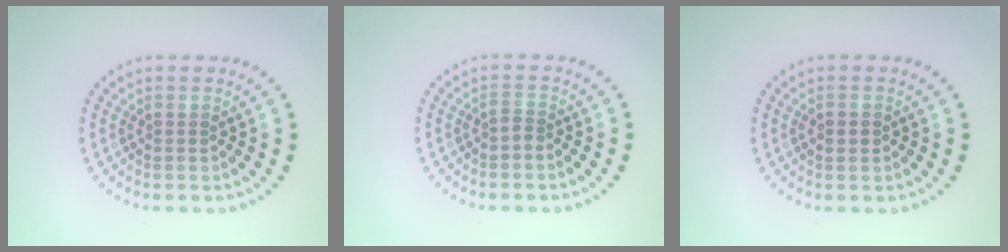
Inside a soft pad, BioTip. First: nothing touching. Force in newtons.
{"total": 0.7, "press": 0.5, "slide": 0.6}
{"total": 1.4, "press": 1.4, "slide": 0.1}